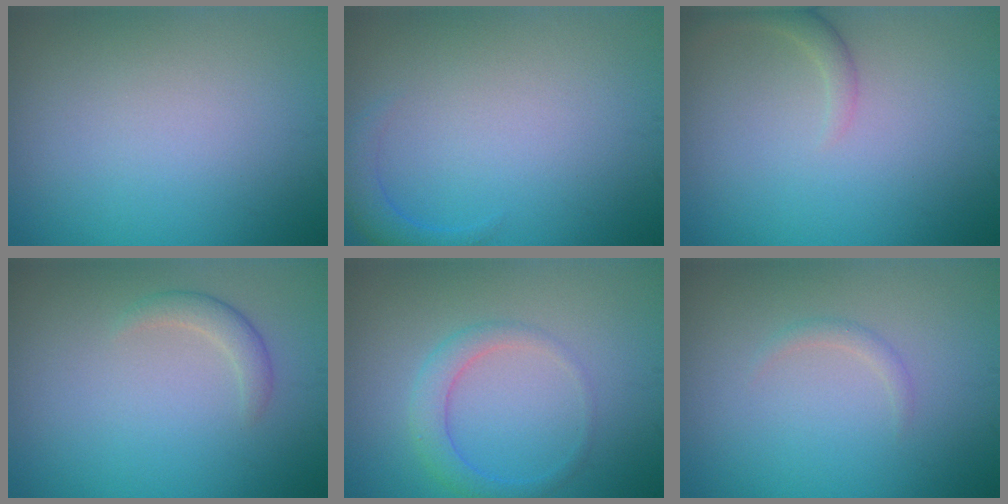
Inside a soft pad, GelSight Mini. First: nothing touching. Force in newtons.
{"total": 1.6, "press": 1.6, "slide": 0.2}
{"total": 1.5, "press": 1.5, "slide": 0.2}
{"total": 1.5, "press": 1.5, "slide": 0.1}
{"total": 2.4, "press": 2.4, "slide": 0.1}
{"total": 0.8, "press": 0.8, "slide": 0.1}